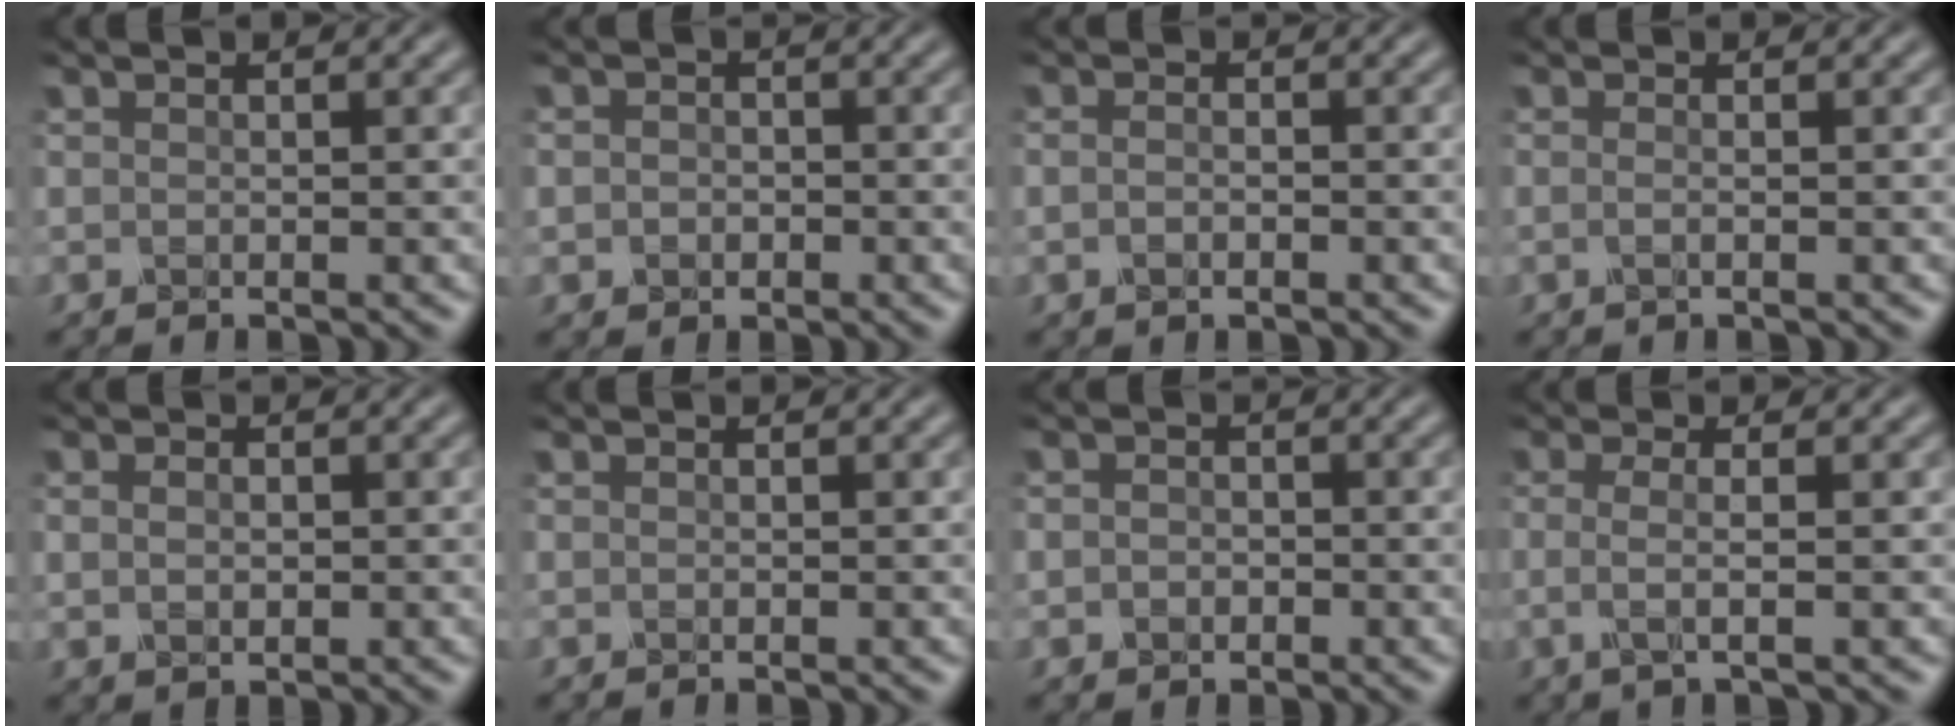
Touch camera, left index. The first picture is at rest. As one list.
[{"total": 1.6, "force": [-0.3, 1.4, 0.7], "torque": [-0.002, -0.004, -0.010]}, {"total": 1.3, "force": [-0.4, 0.6, 1.0], "torque": [-0.023, -0.001, -0.011]}, {"total": 1.2, "force": [-0.1, 0.5, 1.1], "torque": [-0.011, -0.010, -0.014]}, {"total": 1.5, "force": [0.2, 1.1, 1.1], "torque": [-0.021, 0.000, 0.007]}, {"total": 0.0}, {"total": 1.3, "force": [-0.4, 1.1, 0.6], "torque": [-0.009, -0.002, -0.011]}, {"total": 2.7, "force": [-0.2, 0.9, 2.6], "torque": [-0.047, -0.004, -0.008]}]